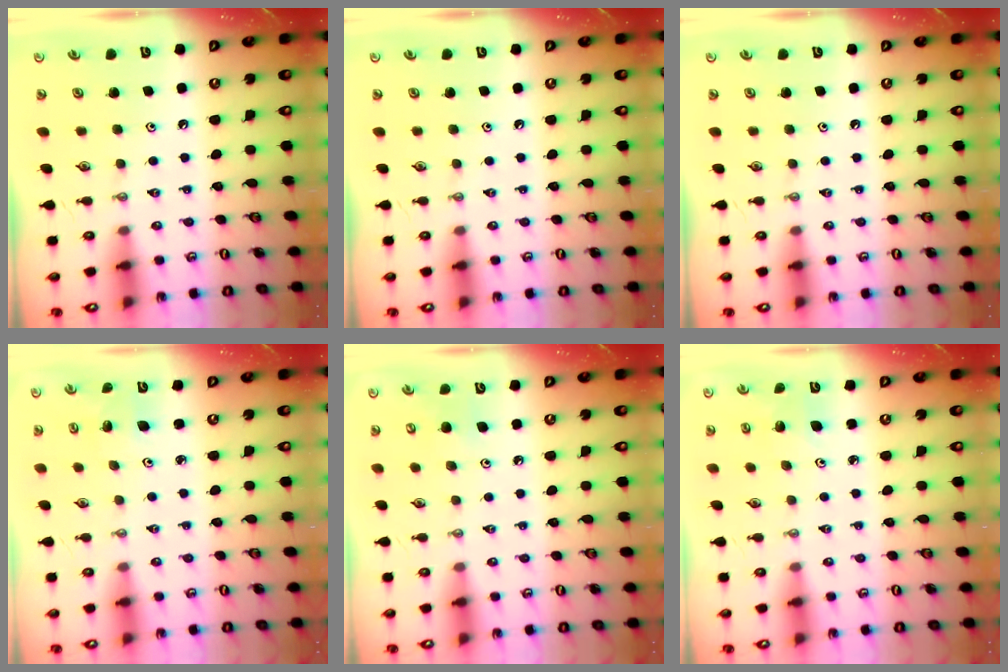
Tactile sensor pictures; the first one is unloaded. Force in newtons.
{"total": 0.0}
{"total": 0.0}
{"total": 2.4, "press": 2.4, "slide": 0.1}
{"total": 6.7, "press": 6.4, "slide": 1.9}
{"total": 4.8, "press": 4.6, "slide": 1.3}